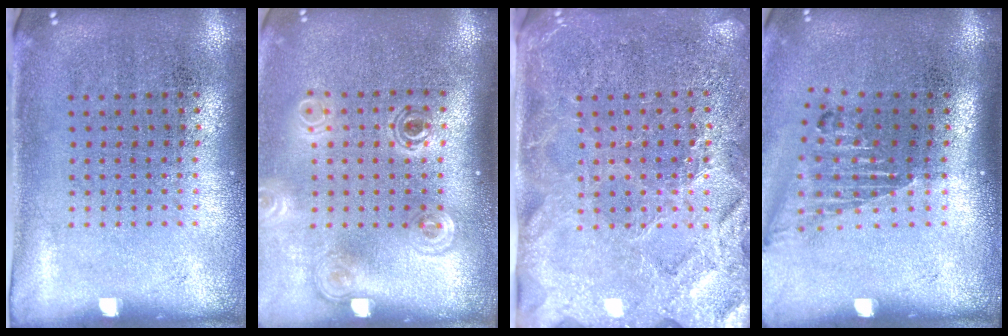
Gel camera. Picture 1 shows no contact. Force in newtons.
{"total": 1.8, "press": 1.2, "slide": 1.3}
{"total": 3.6, "press": 3.3, "slide": 1.4}
{"total": 1.6, "press": 1.2, "slide": 1.0}